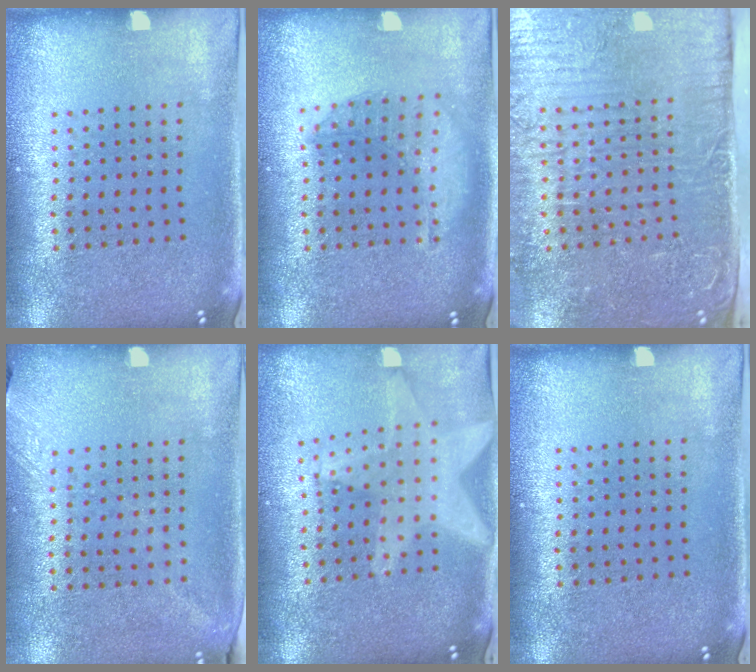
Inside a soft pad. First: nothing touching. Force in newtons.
{"total": 1.3, "press": 1.3, "slide": 0.4}
{"total": 5.3, "press": 4.5, "slide": 2.9}
{"total": 1.2, "press": 0.9, "slide": 0.7}
{"total": 2.3, "press": 1.9, "slide": 1.3}
{"total": 0.0}